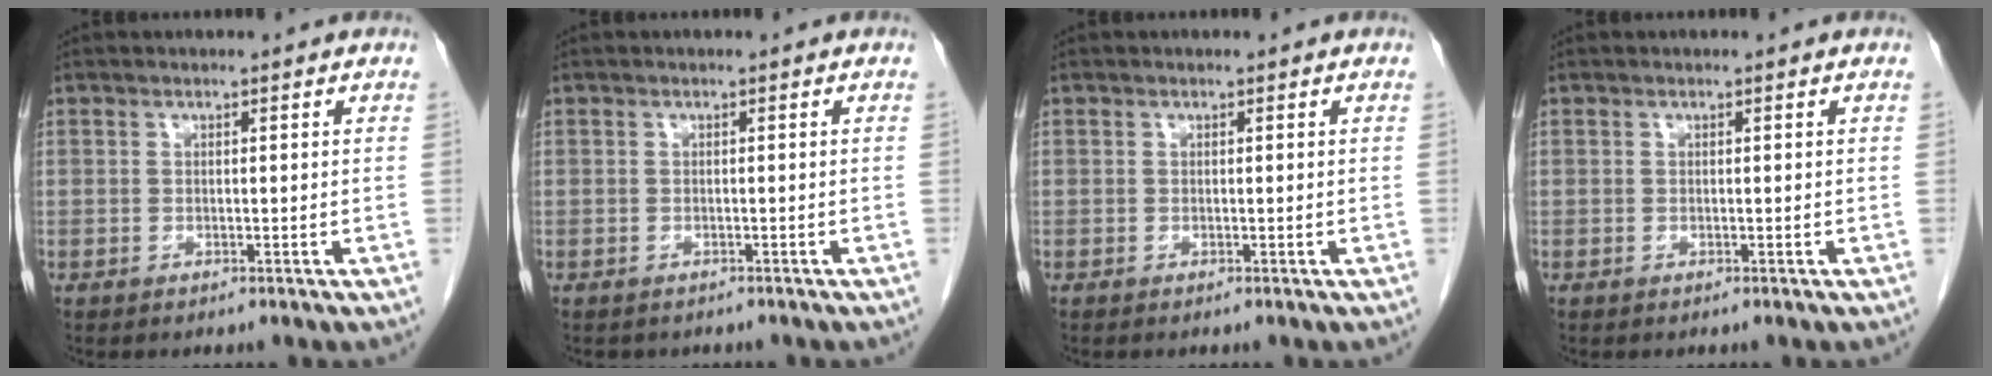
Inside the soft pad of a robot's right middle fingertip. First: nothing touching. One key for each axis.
{"total": 1.6, "fx": -1.3, "fy": 0.8, "fz": 0.2, "tx": -0.013, "ty": -0.001, "tz": -0.015}
{"total": 0.0}
{"total": 0.0}